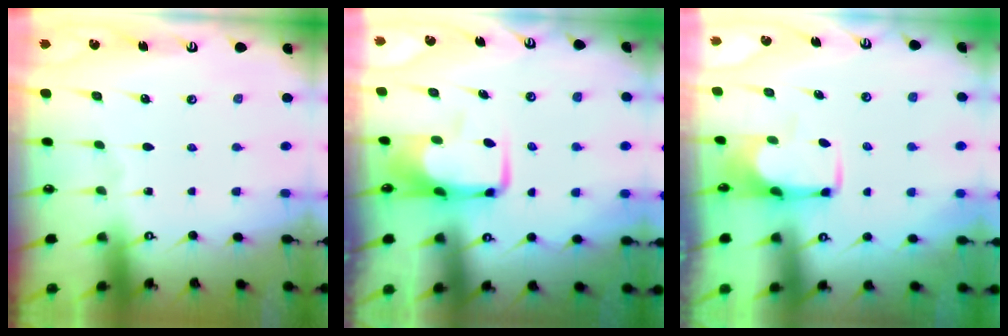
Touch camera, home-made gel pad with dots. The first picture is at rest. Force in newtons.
{"total": 6.7, "press": 6.5, "slide": 1.3}
{"total": 1.4, "press": 1.3, "slide": 0.6}